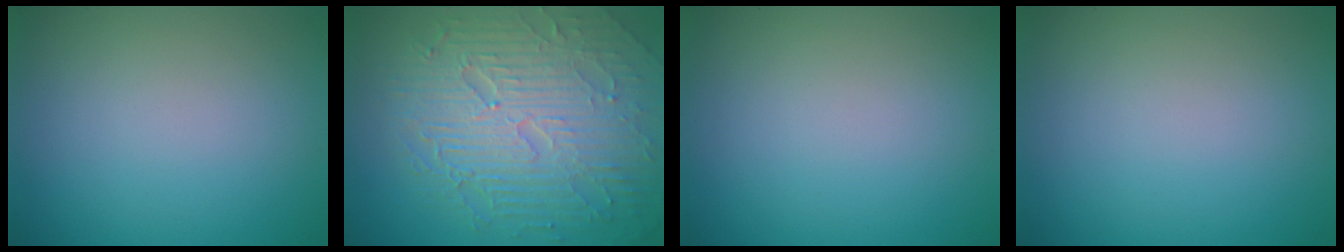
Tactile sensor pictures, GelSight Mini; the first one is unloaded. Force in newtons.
{"total": 9.7, "press": 6.2, "slide": 7.4}
{"total": 0.0}
{"total": 0.0}